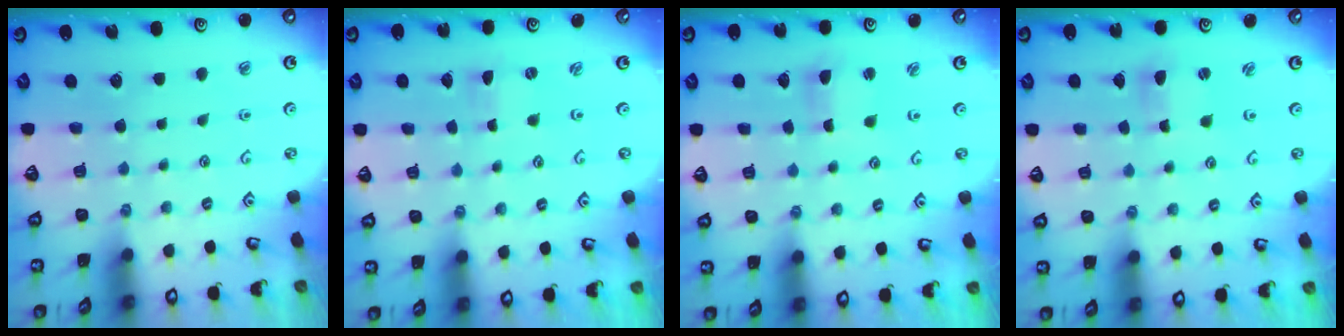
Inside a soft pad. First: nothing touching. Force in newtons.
{"total": 0.0}
{"total": 2.7, "press": 2.7, "slide": 0.2}
{"total": 2.5, "press": 2.5, "slide": 0.3}